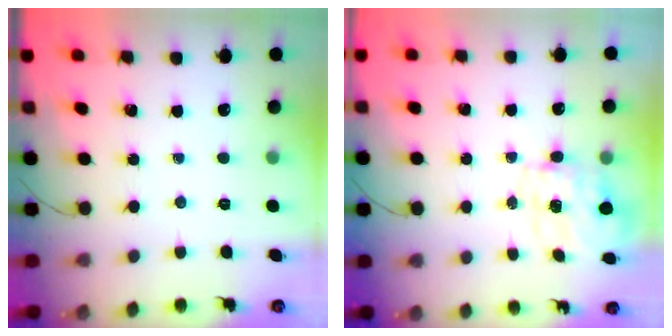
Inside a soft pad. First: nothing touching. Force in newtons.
{"total": 10.0, "press": 9.9, "slide": 1.0}